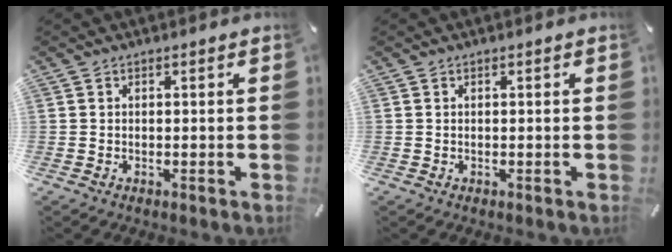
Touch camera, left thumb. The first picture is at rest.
{"total": 0.0}